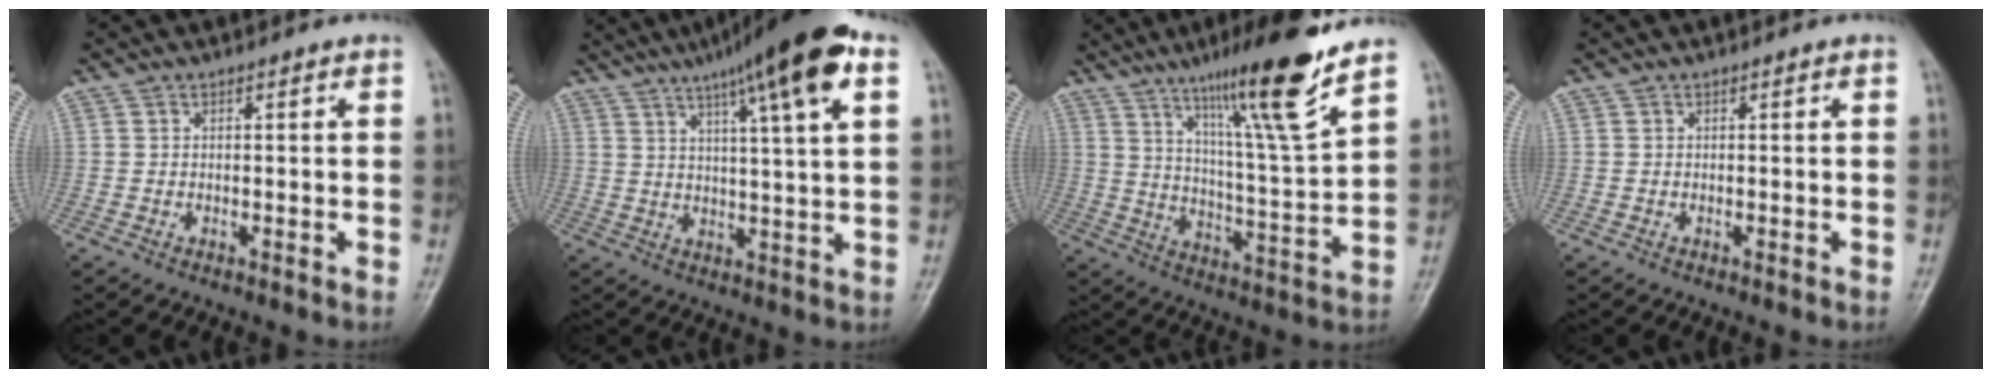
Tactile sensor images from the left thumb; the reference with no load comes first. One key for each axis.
{"total": 16.6, "fx": 8.7, "fy": 2.3, "fz": 14.0, "tx": -0.208, "ty": -0.004, "tz": 0.128}
{"total": 16.8, "fx": 11.1, "fy": 0.8, "fz": 12.6, "tx": -0.196, "ty": -0.062, "tz": 0.183}
{"total": 0.0}